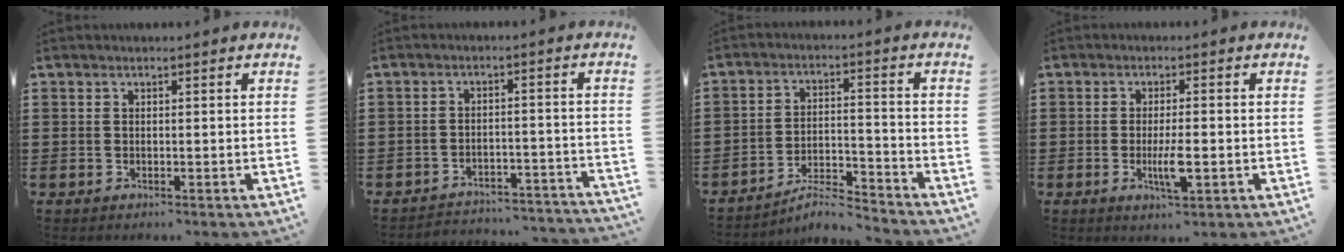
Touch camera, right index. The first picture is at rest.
{"total": 3.7, "force": [-3.7, 0.4, 0.5], "torque": [-0.015, 0.004, -0.078]}
{"total": 5.8, "force": [-5.4, 0.6, 2.1], "torque": [-0.043, -0.001, -0.106]}
{"total": 4.6, "force": [-1.3, 1.1, 4.3], "torque": [-0.084, -0.004, -0.025]}